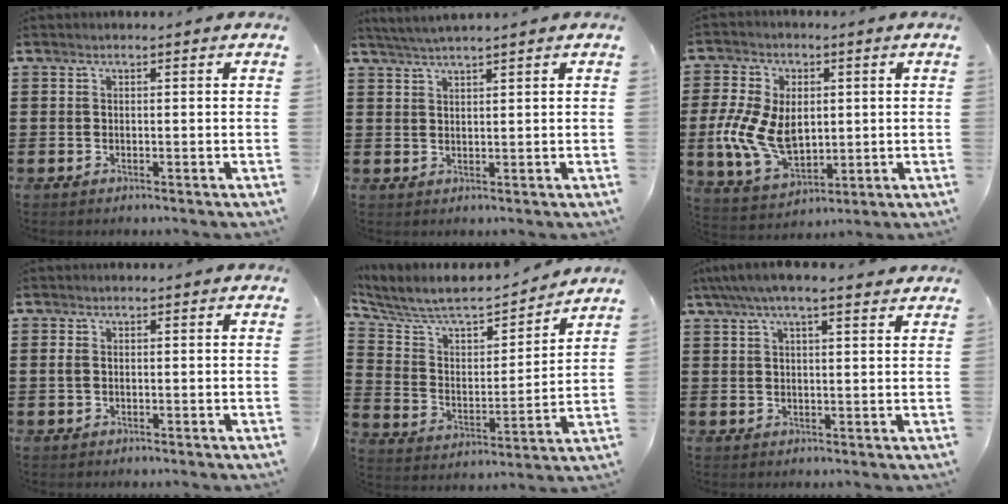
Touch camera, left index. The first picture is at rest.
{"total": 2.4, "force": [2.2, -0.5, 0.6], "torque": [-0.017, -0.002, 0.043]}
{"total": 11.1, "force": [0.0, 7.3, 8.4], "torque": [-0.201, 0.004, 0.000]}
{"total": 1.0, "force": [0.0, 0.6, 0.8], "torque": [-0.025, 0.001, -0.004]}
{"total": 7.0, "force": [6.3, 2.0, 2.4], "torque": [-0.080, -0.045, 0.104]}
{"total": 4.9, "force": [3.6, 0.8, 3.2], "torque": [-0.070, 0.002, 0.062]}